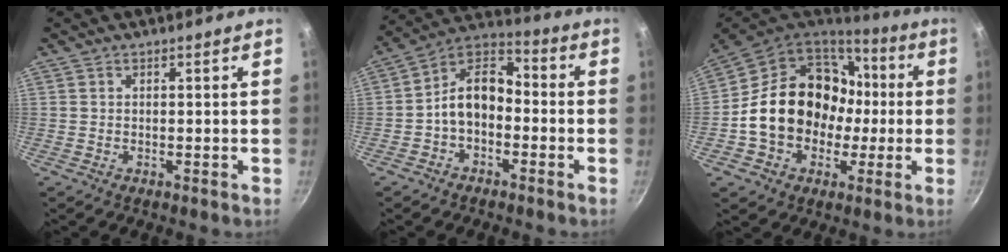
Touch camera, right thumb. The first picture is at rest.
{"total": 10.7, "force": [-2.2, 7.2, 7.5], "torque": [-0.110, 0.055, -0.059]}
{"total": 21.7, "force": [-0.2, 17.5, 12.8], "torque": [-0.196, 0.057, 0.007]}